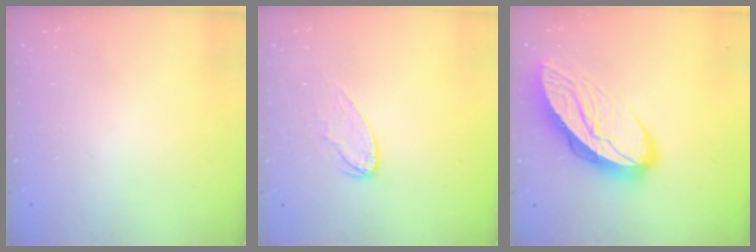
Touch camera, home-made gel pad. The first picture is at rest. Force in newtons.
{"total": 7.6, "press": 7.6, "slide": 0.2}
{"total": 14.0, "press": 13.9, "slide": 1.3}